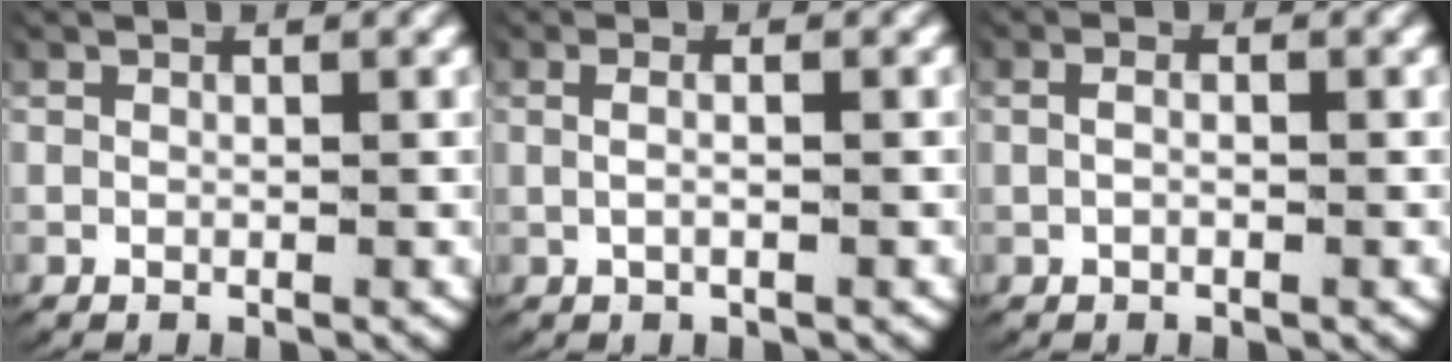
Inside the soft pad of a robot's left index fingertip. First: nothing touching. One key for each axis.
{"total": 1.6, "fx": -0.2, "fy": 0.3, "fz": 1.5, "tx": -0.035, "ty": -0.003, "tz": -0.002}
{"total": 1.0, "fx": -0.2, "fy": 0.4, "fz": 0.9, "tx": -0.020, "ty": -0.001, "tz": -0.003}